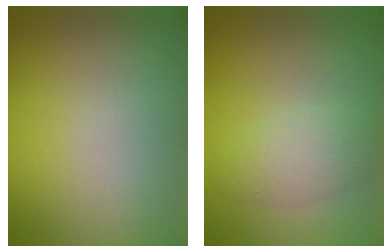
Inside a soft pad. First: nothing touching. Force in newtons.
{"total": 2.7, "press": 2.7, "slide": 0.1}